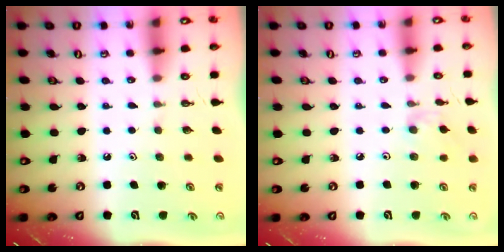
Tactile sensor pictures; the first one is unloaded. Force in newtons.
{"total": 3.0, "press": 3.0, "slide": 0.5}